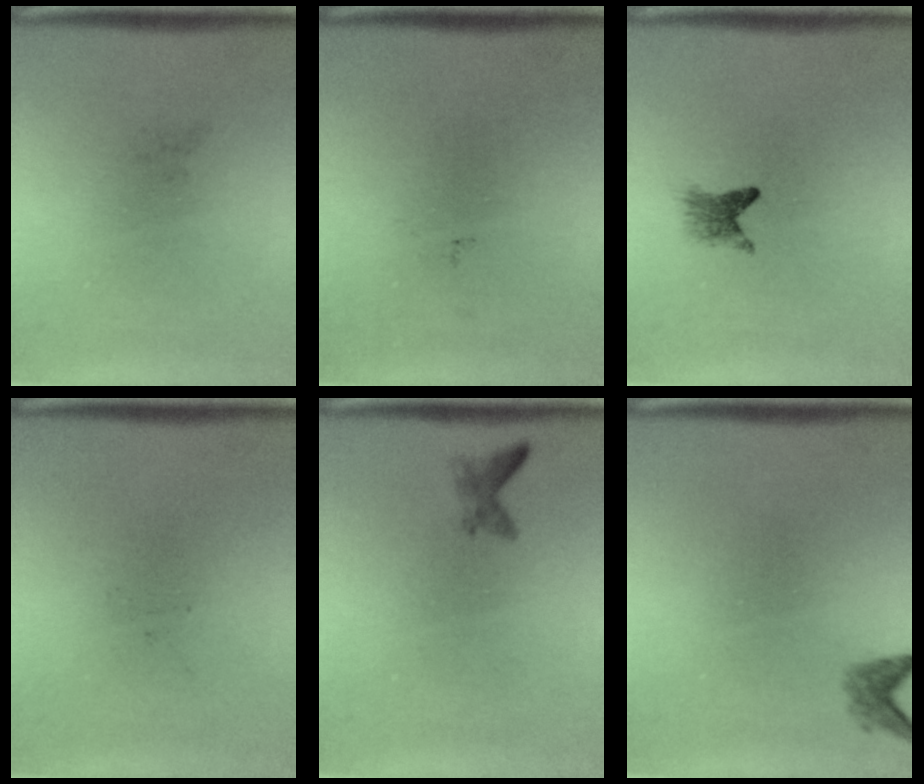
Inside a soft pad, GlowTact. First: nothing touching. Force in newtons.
{"total": 0.0}
{"total": 2.0}
{"total": 0.0}
{"total": 1.1}
{"total": 1.4}